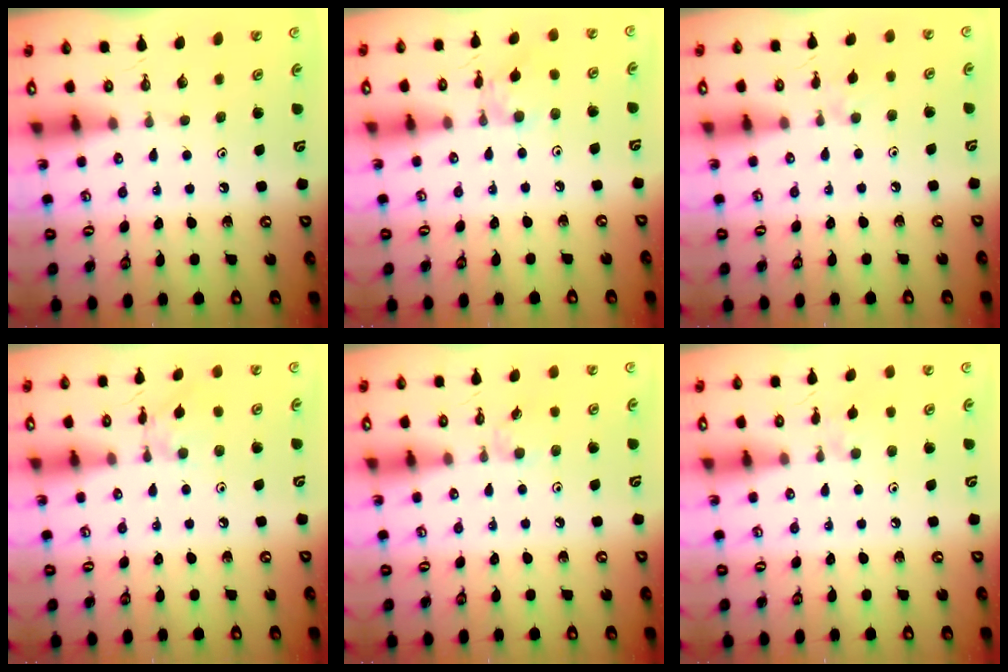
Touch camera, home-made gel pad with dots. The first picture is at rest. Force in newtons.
{"total": 3.0, "press": 3.0, "slide": 0.1}
{"total": 2.6, "press": 2.5, "slide": 0.5}
{"total": 2.7, "press": 2.7, "slide": 0.2}
{"total": 2.9, "press": 2.8, "slide": 0.5}
{"total": 2.1, "press": 2.0, "slide": 0.4}